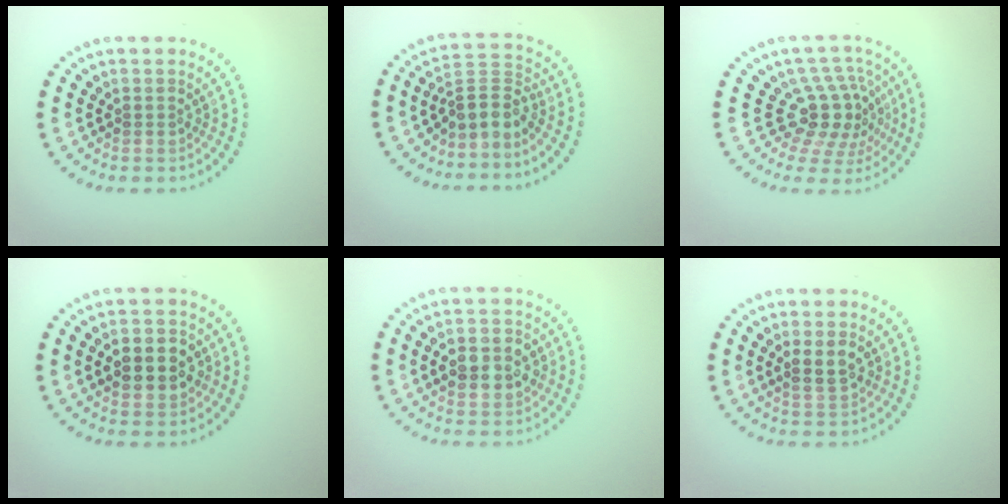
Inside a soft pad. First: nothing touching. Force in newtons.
{"total": 3.2, "press": 2.3, "slide": 2.1}
{"total": 4.5, "press": 3.4, "slide": 2.9}
{"total": 4.1, "press": 4.1, "slide": 0.3}
{"total": 4.4, "press": 4.3, "slide": 0.5}
{"total": 2.5, "press": 2.4, "slide": 0.5}